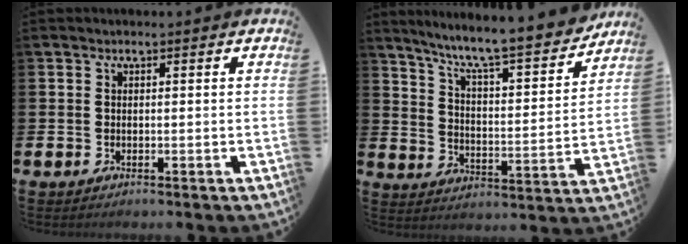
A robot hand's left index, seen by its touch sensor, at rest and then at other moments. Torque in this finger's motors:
{"motor_torque": [0.25, -0.42, 0.94, 0.21]}